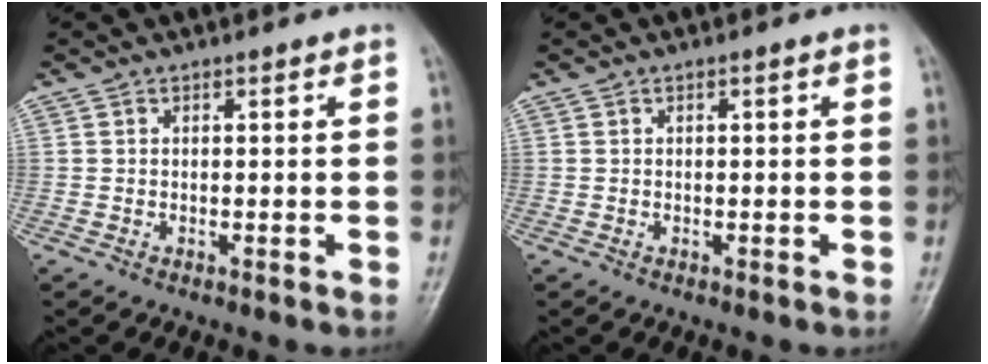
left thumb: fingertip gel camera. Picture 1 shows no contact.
{"total": 0.0}